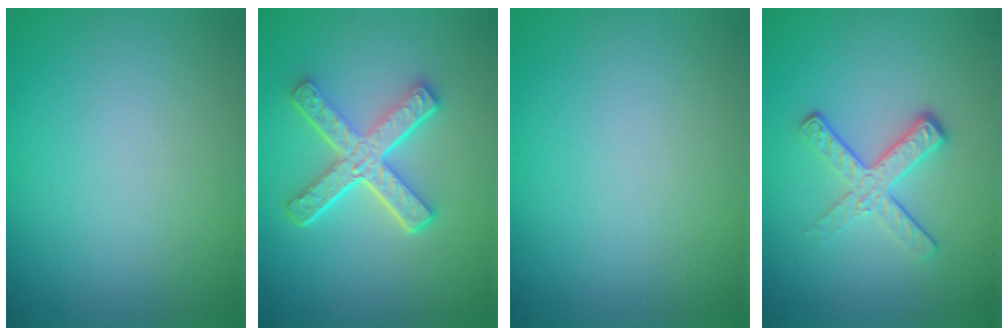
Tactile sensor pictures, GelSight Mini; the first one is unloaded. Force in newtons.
{"total": 5.2, "press": 3.9, "slide": 3.5}
{"total": 0.0}
{"total": 3.5, "press": 2.4, "slide": 2.6}